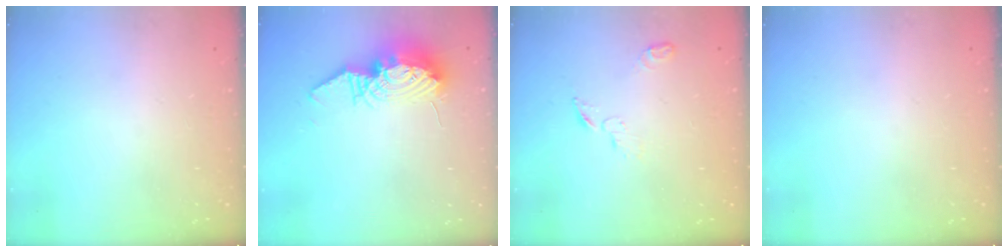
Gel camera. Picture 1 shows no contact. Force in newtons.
{"total": 12.1, "press": 12.1, "slide": 1.3}
{"total": 4.6, "press": 4.5, "slide": 0.5}
{"total": 0.0}